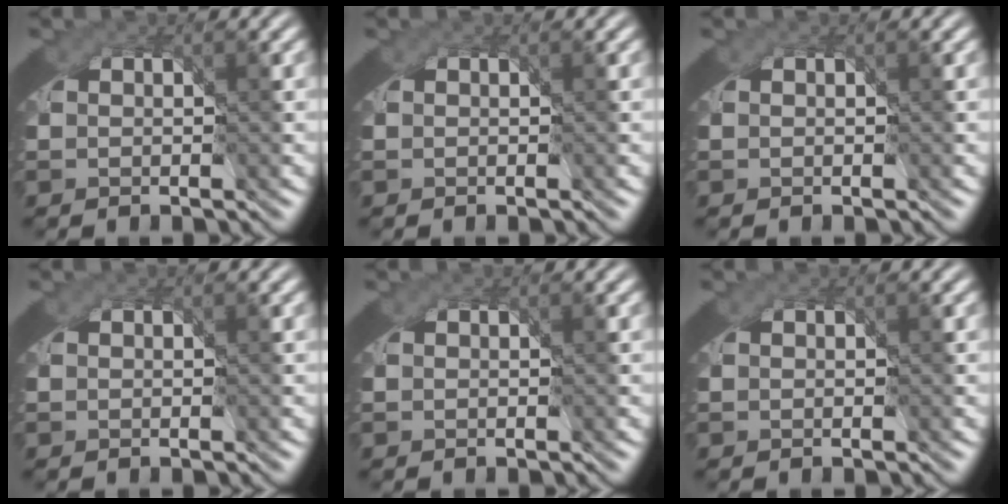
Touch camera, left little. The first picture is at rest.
{"total": 0.0}
{"total": 0.0}
{"total": 0.0}
{"total": 0.0}
{"total": 0.0}